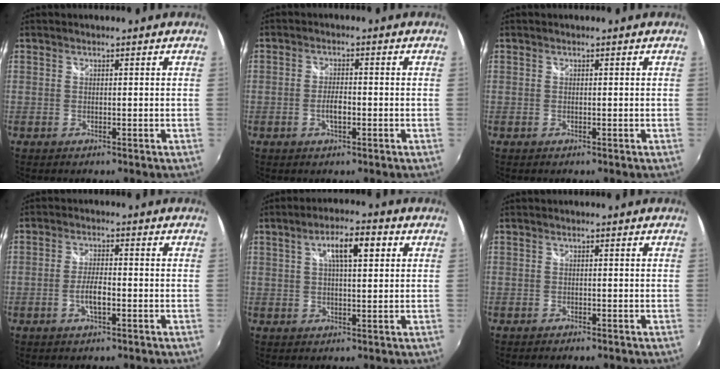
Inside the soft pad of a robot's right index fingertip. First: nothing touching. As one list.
[{"total": 3.0, "force": [-1.1, 1.0, 2.6], "torque": [-0.054, 0.002, -0.019]}, {"total": 0.0}, {"total": 4.1, "force": [-1.5, 1.1, 3.6], "torque": [-0.079, 0.002, -0.027]}, {"total": 7.3, "force": [2.5, 2.3, 6.5], "torque": [-0.106, 0.015, 0.039]}, {"total": 0.9, "force": [-0.8, 0.3, 0.3], "torque": [-0.009, -0.004, -0.015]}]